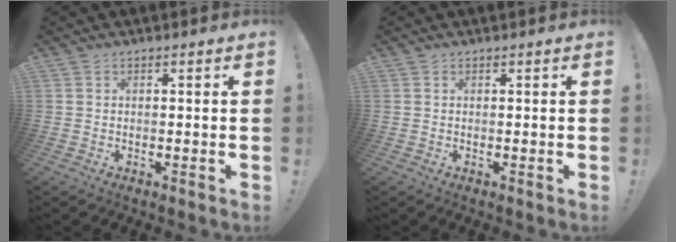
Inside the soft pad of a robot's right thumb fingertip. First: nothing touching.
{"total": 0.0}